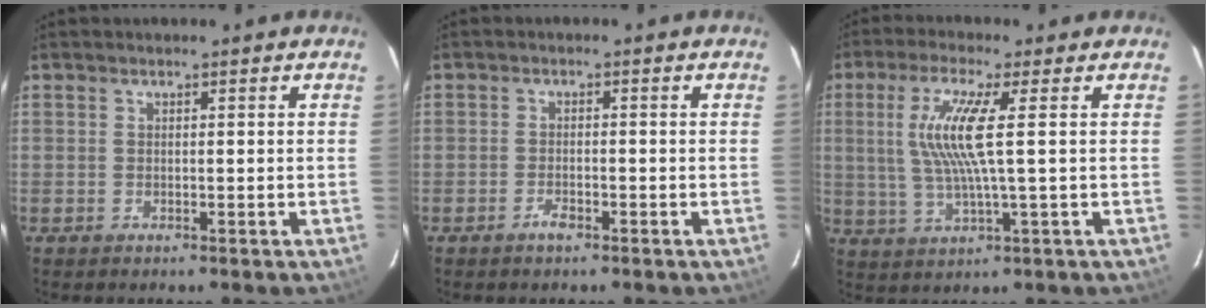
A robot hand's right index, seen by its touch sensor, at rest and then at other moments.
{"total": 1.9, "force": [-1.4, 0.7, 1.2], "torque": [-0.026, -0.001, -0.026]}
{"total": 9.4, "force": [1.7, 0.1, 9.3], "torque": [-0.185, -0.004, 0.038]}